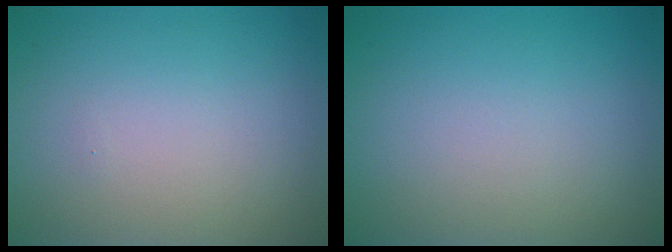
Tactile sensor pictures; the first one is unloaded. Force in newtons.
{"total": 0.0}